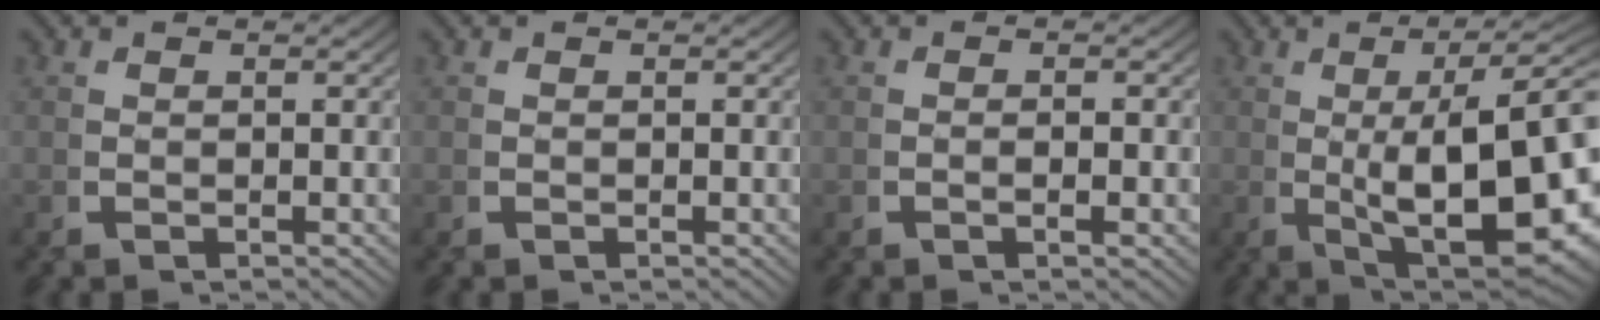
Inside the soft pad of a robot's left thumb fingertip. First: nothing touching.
{"total": 0.0}
{"total": 1.0, "force": [-0.2, 0.1, 1.0], "torque": [-0.018, 0.000, -0.005]}
{"total": 13.6, "force": [-2.0, 6.3, 11.9], "torque": [-0.194, -0.044, 0.006]}